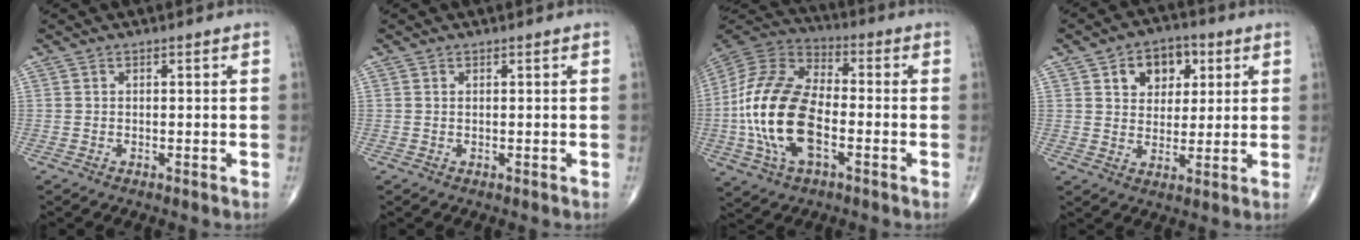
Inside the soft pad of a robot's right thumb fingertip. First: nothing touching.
{"total": 0.0}
{"total": 20.2, "force": [-3.8, 10.8, 16.6], "torque": [-0.340, 0.022, -0.073]}
{"total": 9.2, "force": [3.6, 6.5, 5.3], "torque": [-0.038, -0.008, 0.053]}